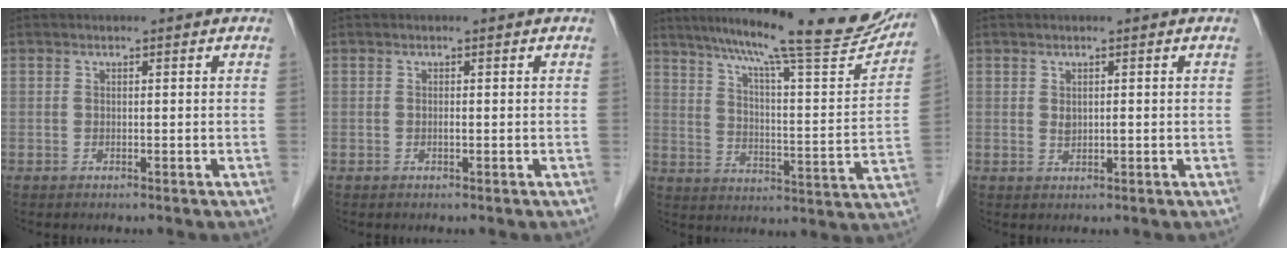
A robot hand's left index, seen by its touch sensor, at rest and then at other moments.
{"total": 0.0}
{"total": 23.9, "force": [20.6, 2.0, 12.1], "torque": [-0.186, -0.035, 0.275]}
{"total": 1.2, "force": [0.2, 0.6, 1.0], "torque": [-0.020, -0.002, 0.008]}